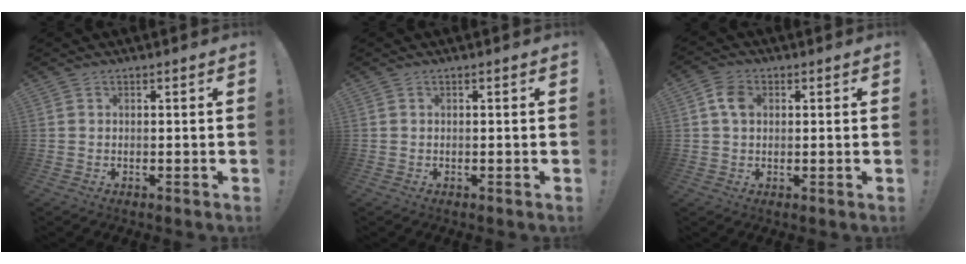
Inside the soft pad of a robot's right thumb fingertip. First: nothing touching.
{"total": 0.0}
{"total": 5.5, "force": [1.4, 4.0, 3.5], "torque": [-0.054, 0.007, 0.027]}